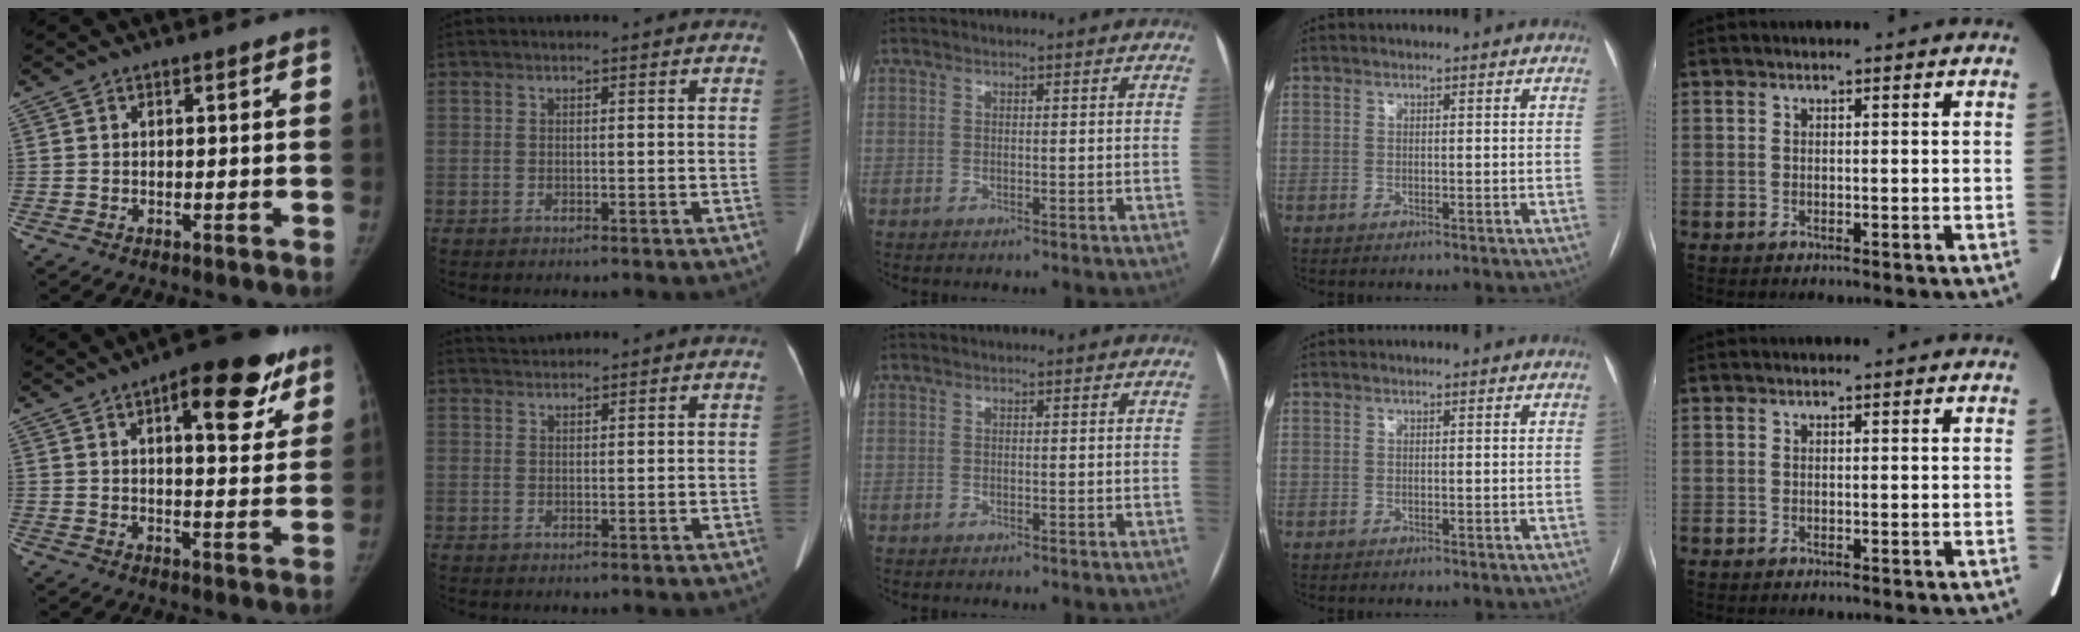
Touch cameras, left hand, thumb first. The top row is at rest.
{"thumb": {"total": 15.3, "force": [8.1, 5.7, 11.6], "torque": [-0.113, -0.024, 0.107]}, "index": {"total": 1.5, "force": [1.5, 0.0, -0.1], "torque": [-0.003, 0.015, 0.032]}}